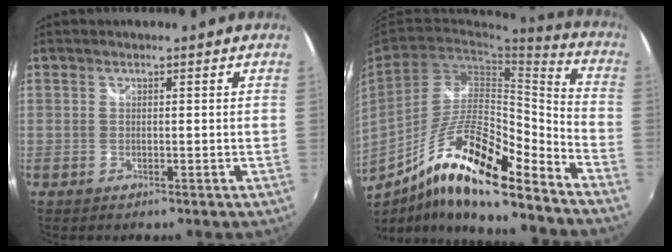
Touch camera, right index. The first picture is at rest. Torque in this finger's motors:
{"motor_torque": [1.14, -1.00, 1.05, 0.21]}